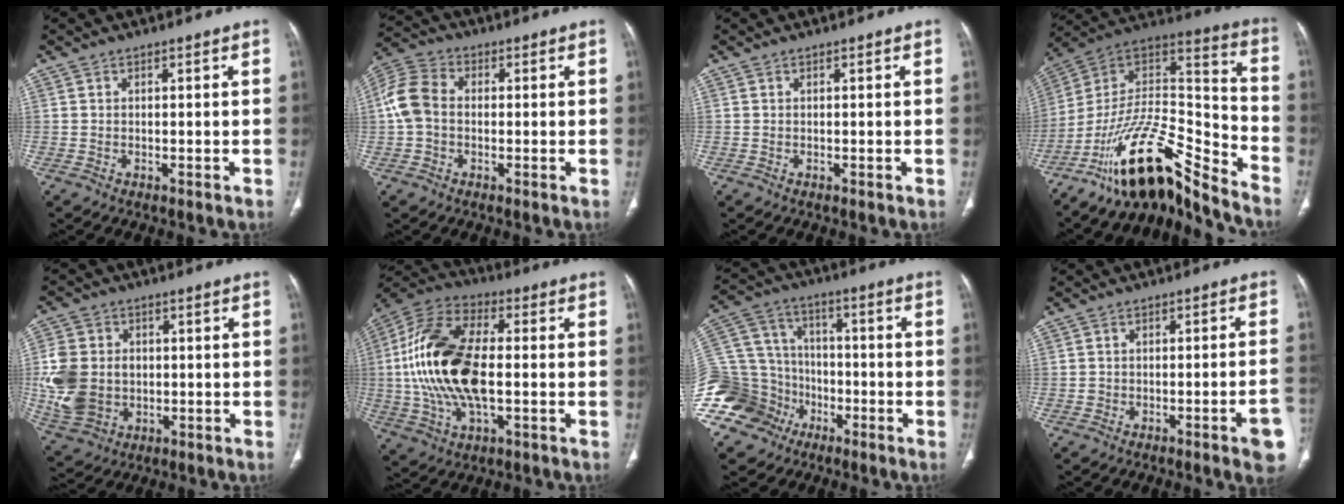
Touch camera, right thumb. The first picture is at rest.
{"total": 8.3, "force": [-0.2, 6.1, 5.6], "torque": [-0.119, 0.026, -0.014]}
{"total": 0.0}
{"total": 19.5, "force": [-15.5, 5.2, 10.6], "torque": [-0.147, 0.128, -0.271]}
{"total": 13.6, "force": [-0.5, 11.0, 8.0], "torque": [-0.155, 0.004, 0.002]}
{"total": 21.1, "force": [-0.6, 10.8, 18.1], "torque": [-0.373, 0.015, -0.012]}
{"total": 19.4, "force": [-9.1, 15.8, 6.7], "torque": [-0.138, 0.074, -0.154]}
{"total": 6.9, "force": [-3.3, 1.2, 5.9], "torque": [-0.075, 0.023, -0.042]}